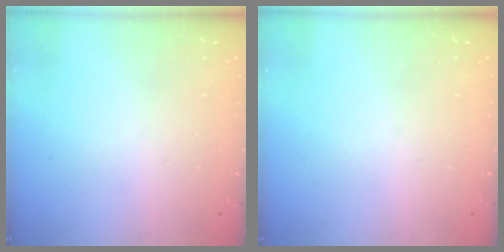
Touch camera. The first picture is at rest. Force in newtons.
{"total": 0.0}